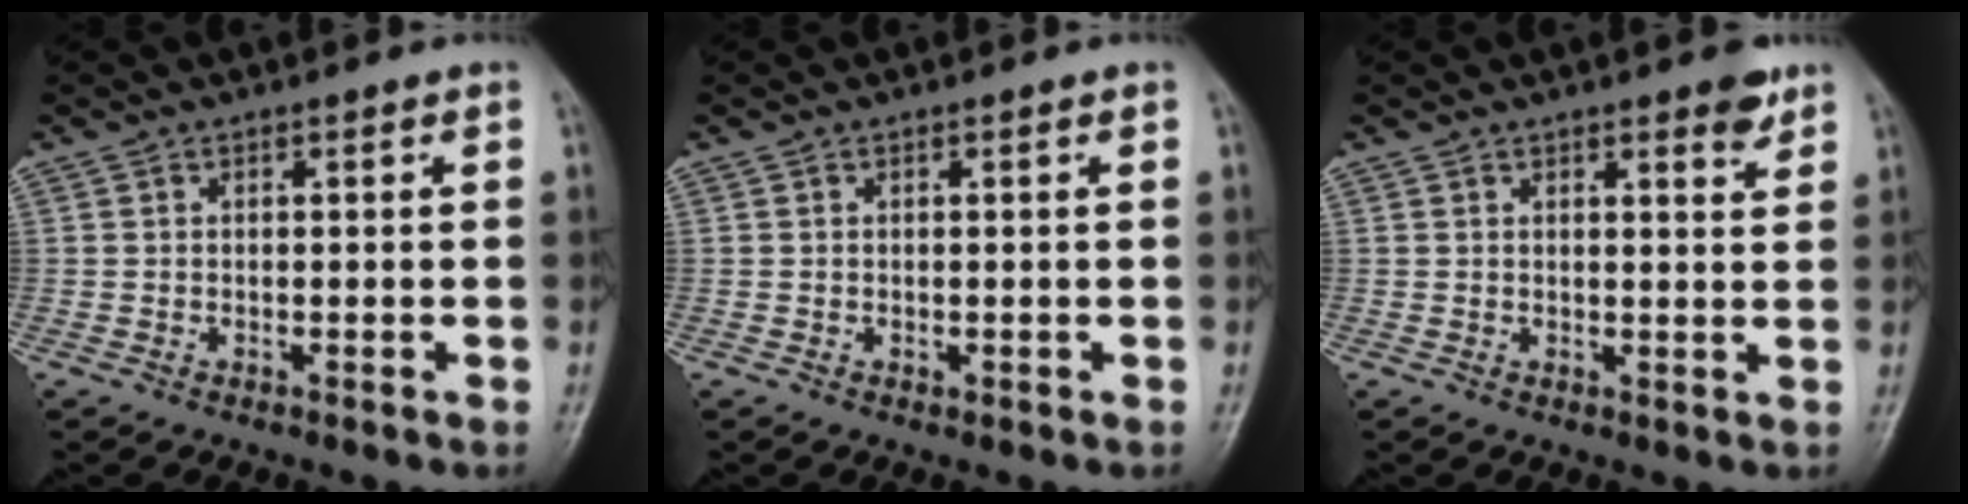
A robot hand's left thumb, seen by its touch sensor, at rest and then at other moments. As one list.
[{"total": 0.5, "force": [0.3, 0.2, 0.4], "torque": [-0.005, -0.002, 0.004]}, {"total": 4.0, "force": [2.7, 1.1, 2.7], "torque": [-0.025, -0.016, 0.033]}]